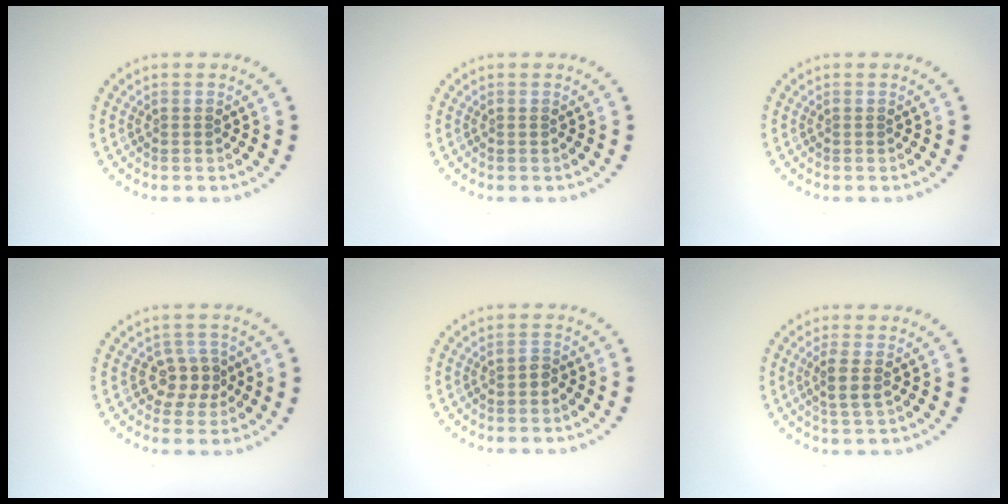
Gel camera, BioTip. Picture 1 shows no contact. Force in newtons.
{"total": 0.0}
{"total": 0.0}
{"total": 2.7, "press": 2.5, "slide": 1.0}
{"total": 1.0, "press": 0.9, "slide": 0.4}
{"total": 2.0, "press": 1.6, "slide": 1.2}